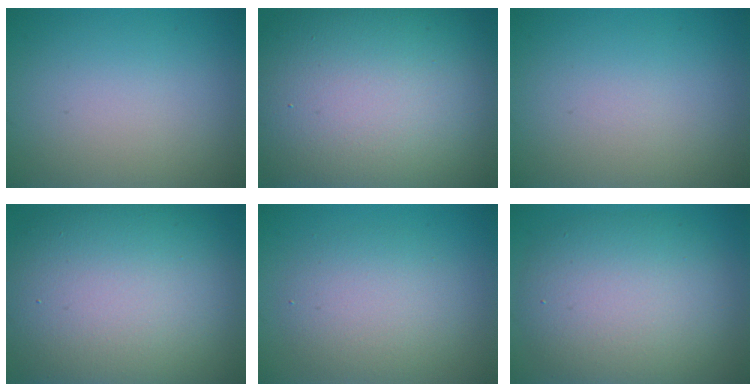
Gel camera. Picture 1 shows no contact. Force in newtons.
{"total": 19.2, "press": 19.2, "slide": 0.7}
{"total": 0.0}
{"total": 15.6, "press": 15.5, "slide": 0.8}
{"total": 4.0, "press": 4.0, "slide": 0.1}
{"total": 8.3, "press": 8.3, "slide": 0.3}